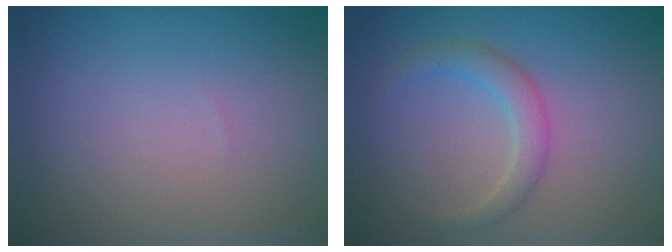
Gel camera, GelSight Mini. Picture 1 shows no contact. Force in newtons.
{"total": 2.3, "press": 2.2, "slide": 0.3}